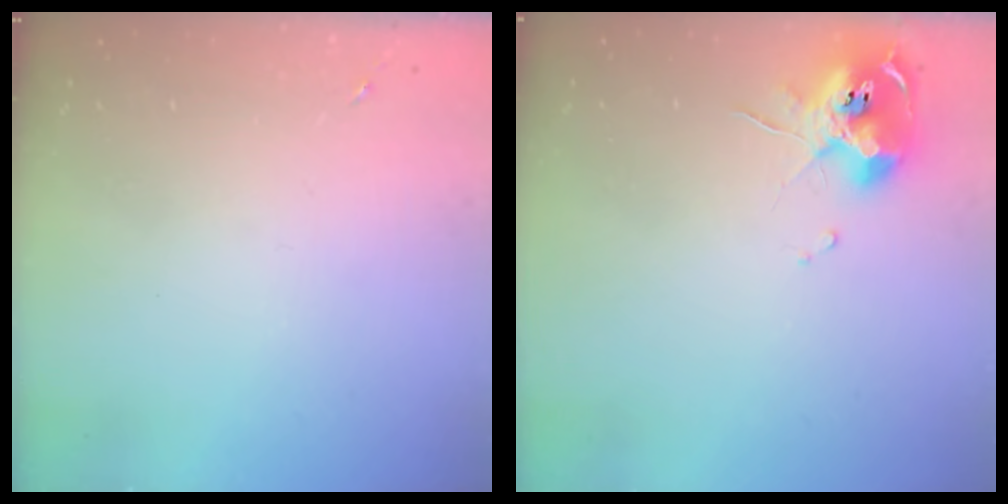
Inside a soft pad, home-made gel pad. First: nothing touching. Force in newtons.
{"total": 10.6, "press": 10.5, "slide": 1.2}